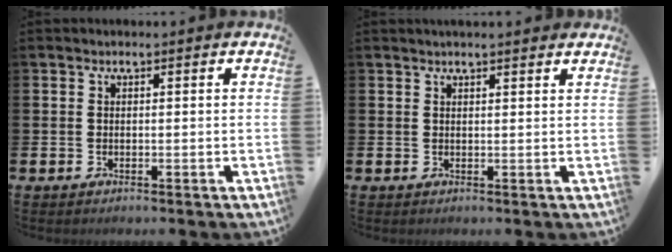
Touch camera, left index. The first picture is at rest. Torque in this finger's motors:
{"motor_torque": [0.90, -1.24, 0.21, 0.11]}